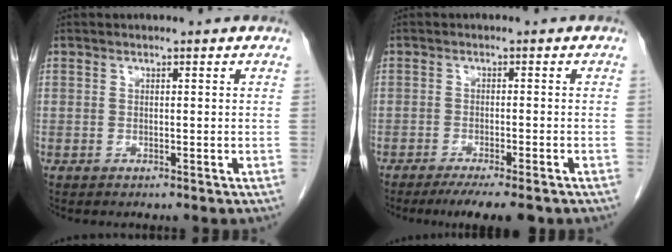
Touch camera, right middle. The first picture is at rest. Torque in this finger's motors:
{"motor_torque": [0.63, -0.51, 0.09, 0.03]}